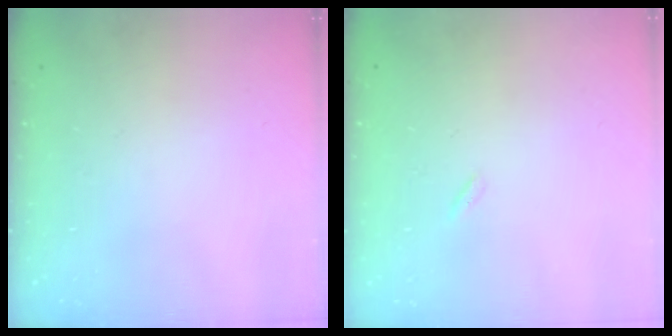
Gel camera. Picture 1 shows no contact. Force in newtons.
{"total": 0.0}